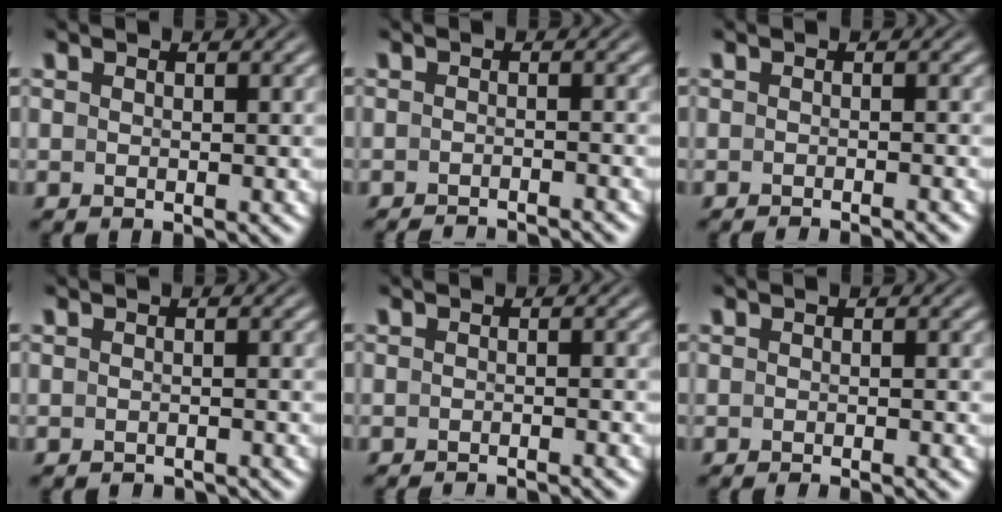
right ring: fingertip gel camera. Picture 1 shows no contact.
{"total": 3.4, "force": [-3.4, 0.0, 0.2], "torque": [-0.002, -0.010, -0.051]}
{"total": 2.2, "force": [-2.1, -0.1, 0.4], "torque": [0.000, -0.001, -0.033]}
{"total": 2.1, "force": [-2.1, 0.0, 0.0], "torque": [-0.002, -0.009, -0.029]}
{"total": 2.9, "force": [-2.9, -0.1, 0.2], "torque": [-0.001, -0.007, -0.042]}
{"total": 2.0, "force": [-1.9, -0.1, 0.4], "torque": [-0.001, 0.001, -0.029]}